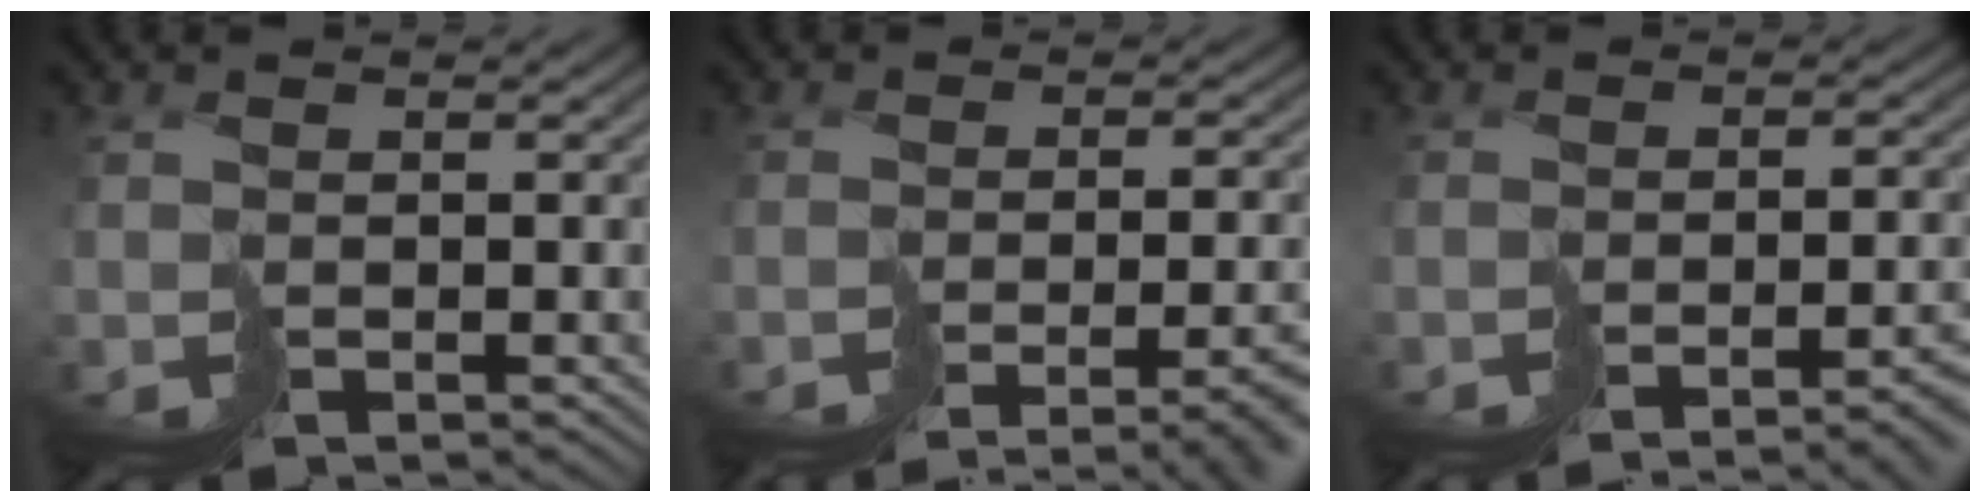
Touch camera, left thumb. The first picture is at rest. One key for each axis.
{"total": 7.1, "fx": -5.3, "fy": 1.1, "fz": 4.5, "tx": -0.044, "ty": -0.008, "tz": -0.054}
{"total": 5.3, "fx": -3.9, "fy": 0.4, "fz": 3.6, "tx": -0.031, "ty": -0.010, "tz": -0.048}